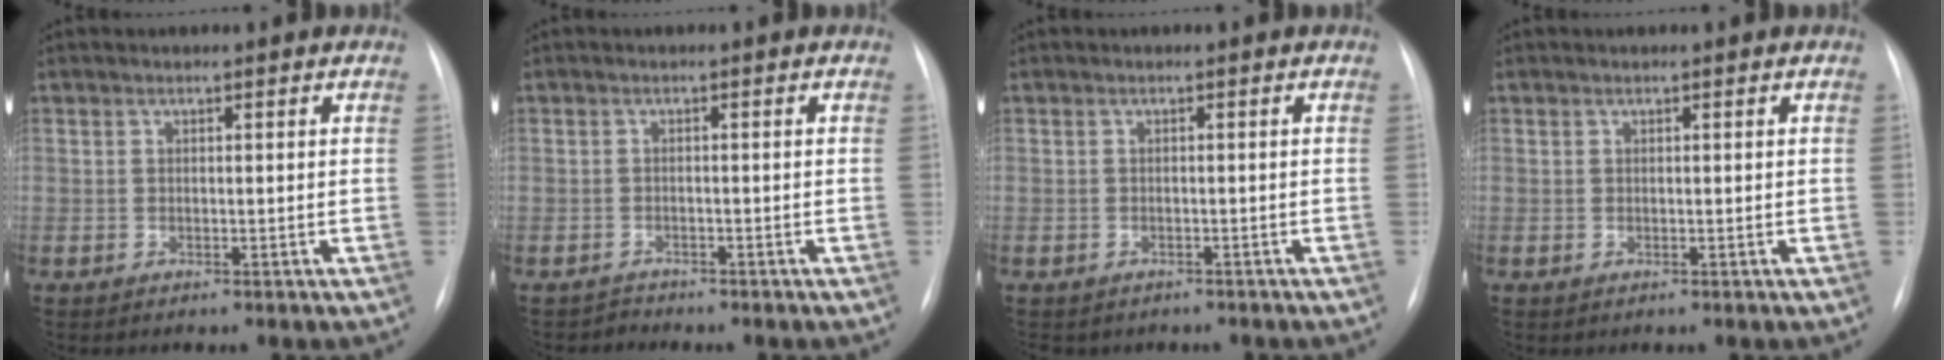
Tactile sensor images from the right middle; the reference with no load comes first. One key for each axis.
{"total": 1.4, "fx": -1.2, "fy": 0.0, "fz": -0.8, "tx": 0.019, "ty": -0.009, "tz": -0.021}
{"total": 5.3, "fx": -4.4, "fy": 2.6, "fz": 1.5, "tx": -0.021, "ty": 0.003, "tz": -0.050}
{"total": 0.0}